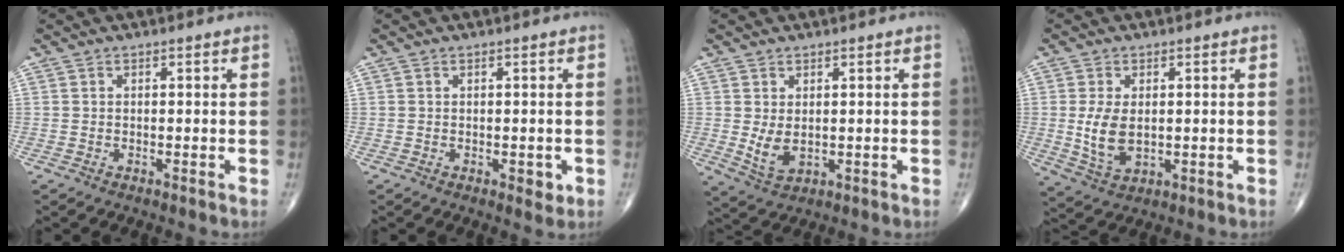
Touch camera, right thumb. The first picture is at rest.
{"total": 2.0, "force": [-0.4, 1.1, 1.7], "torque": [-0.011, -0.002, -0.004]}
{"total": 4.3, "force": [0.3, 2.6, 3.5], "torque": [-0.060, -0.010, 0.017]}
{"total": 7.0, "force": [0.2, 4.1, 5.7], "torque": [-0.108, -0.012, 0.013]}